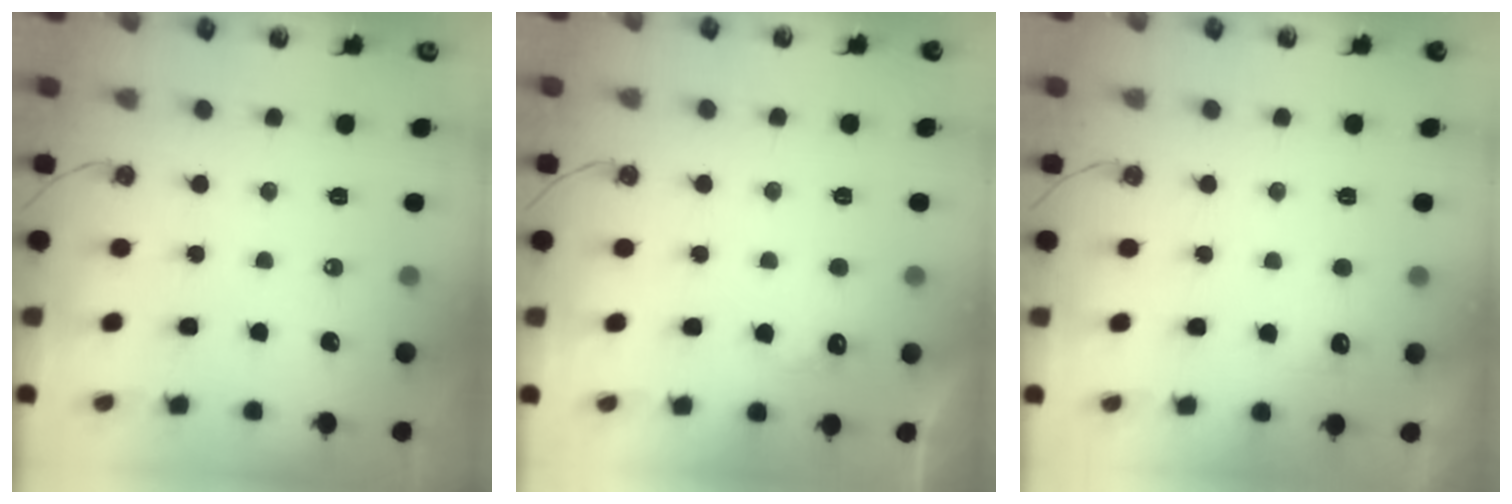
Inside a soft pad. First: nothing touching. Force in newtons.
{"total": 5.7, "press": 5.6, "slide": 1.2}
{"total": 4.3, "press": 4.1, "slide": 1.2}